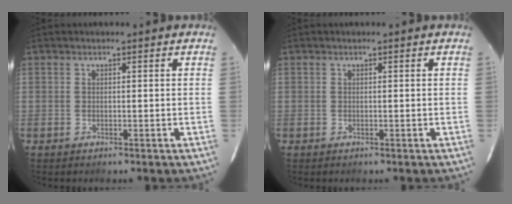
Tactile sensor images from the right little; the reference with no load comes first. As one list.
[{"total": 0.0}]